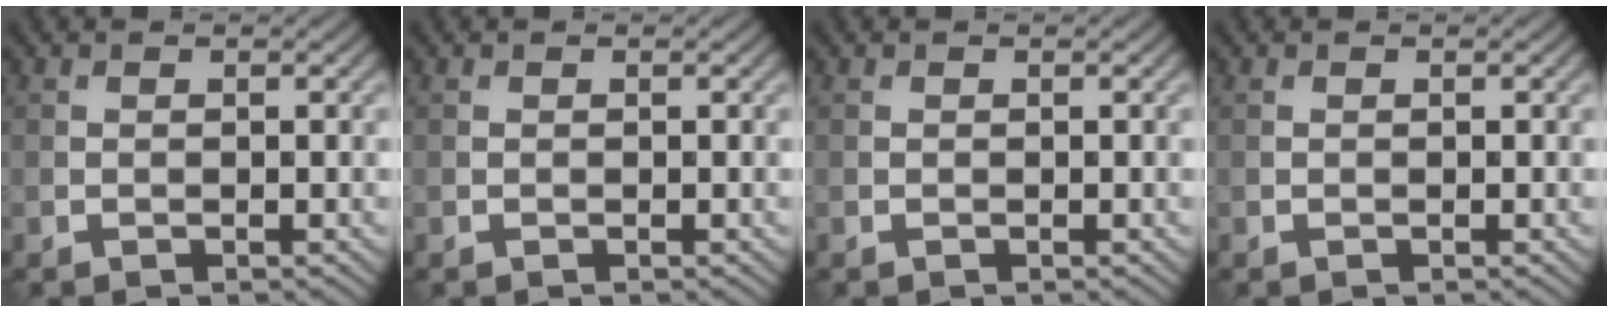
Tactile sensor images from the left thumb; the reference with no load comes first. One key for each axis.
{"total": 0.0}
{"total": 0.0}
{"total": 0.0}